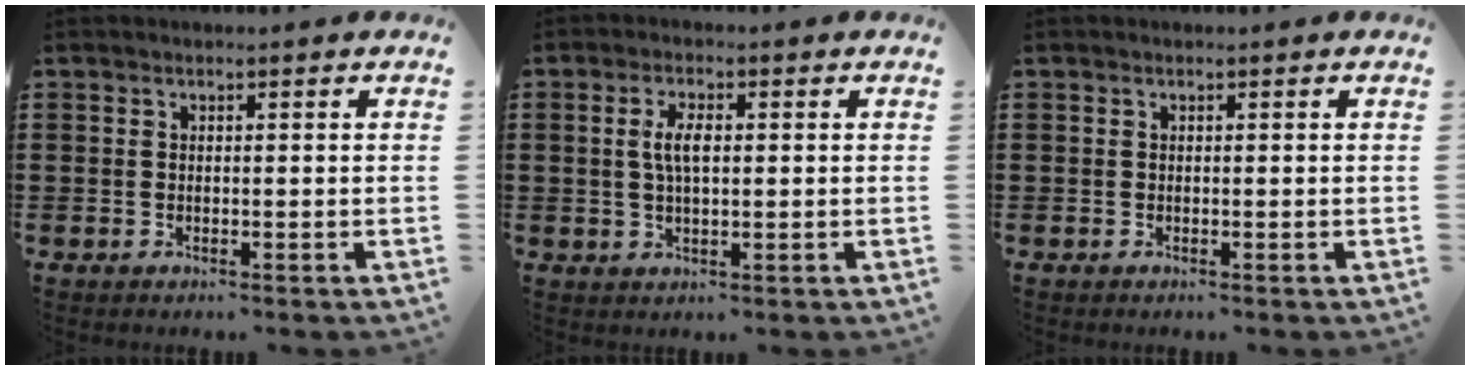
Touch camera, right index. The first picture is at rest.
{"total": 4.0, "force": [0.4, 1.5, 3.7], "torque": [-0.082, 0.004, 0.002]}
{"total": 0.0}